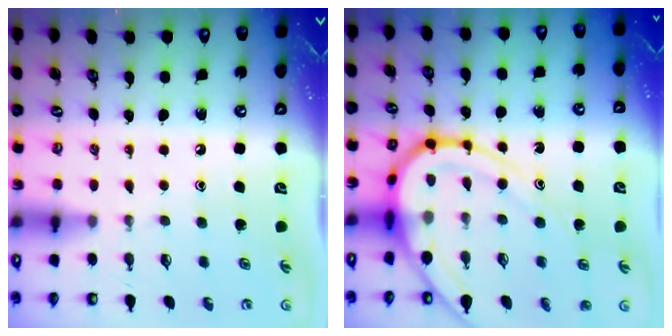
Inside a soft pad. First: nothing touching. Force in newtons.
{"total": 14.1, "press": 14.1, "slide": 1.2}